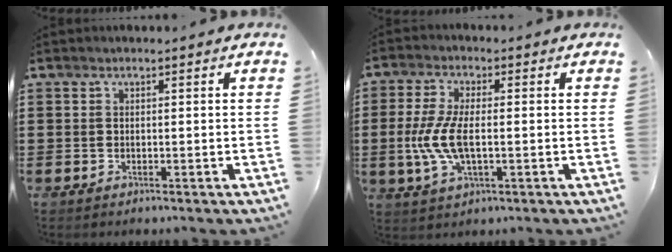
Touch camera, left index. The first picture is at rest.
{"total": 7.1, "force": [-1.0, 3.0, 6.4], "torque": [-0.154, -0.007, -0.026]}